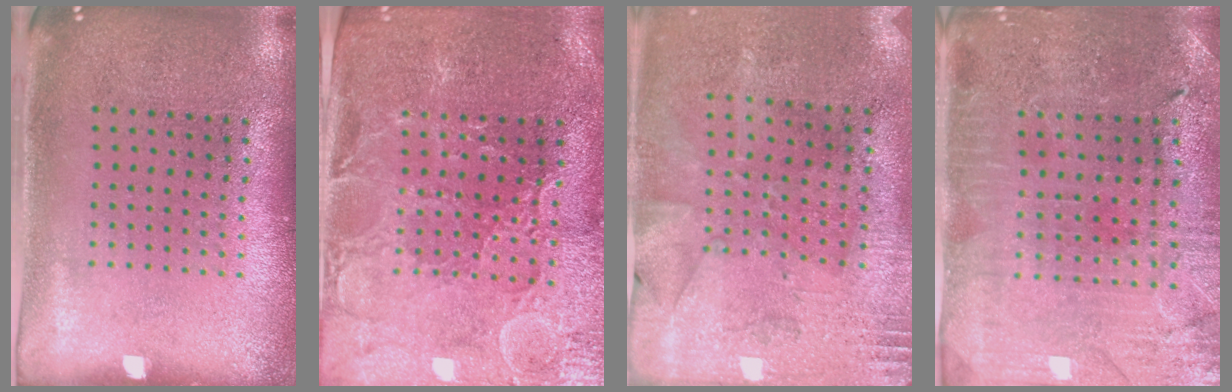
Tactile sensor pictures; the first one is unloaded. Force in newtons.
{"total": 1.9, "press": 1.8, "slide": 0.5}
{"total": 2.8, "press": 2.2, "slide": 1.7}
{"total": 1.2, "press": 1.2, "slide": 0.2}